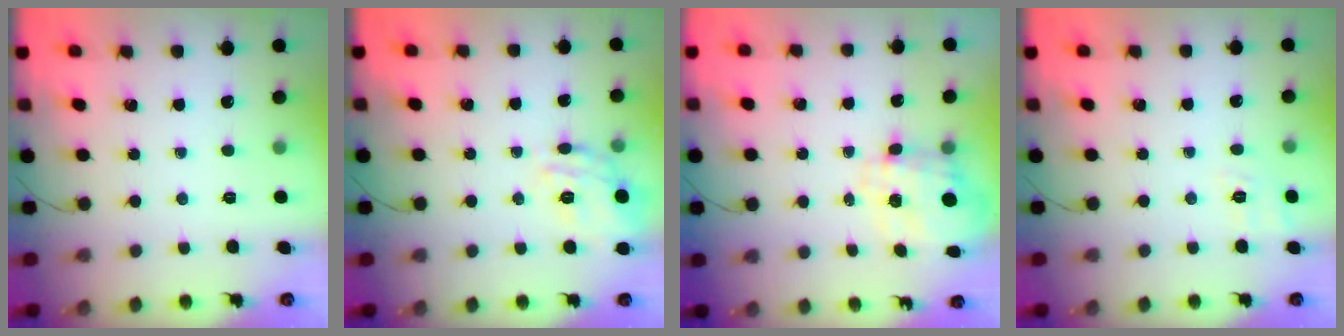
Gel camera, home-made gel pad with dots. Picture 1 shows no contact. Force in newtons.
{"total": 14.8, "press": 14.7, "slide": 0.5}
{"total": 3.4, "press": 3.2, "slide": 1.1}
{"total": 2.7, "press": 1.9, "slide": 2.0}